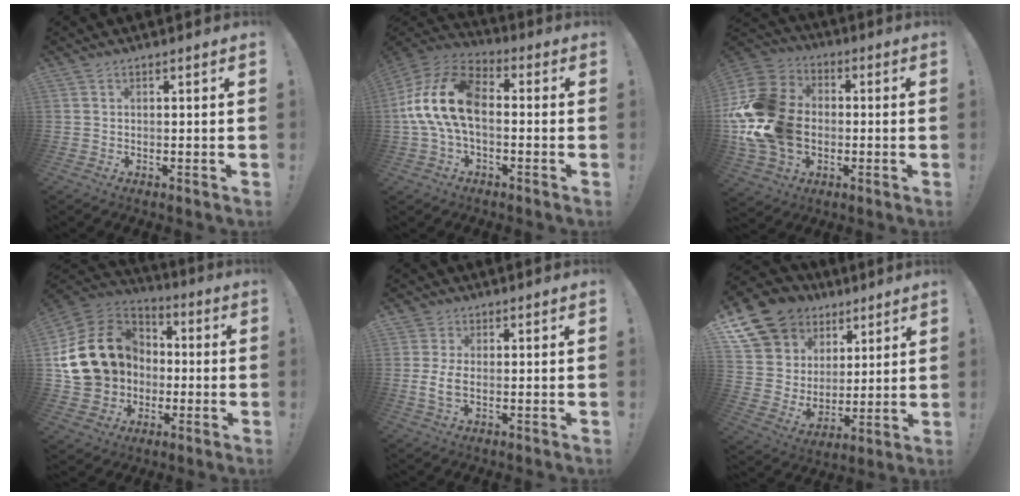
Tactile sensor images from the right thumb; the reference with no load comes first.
{"total": 16.9, "force": [-0.2, 10.3, 13.4], "torque": [-0.260, 0.022, 0.007]}
{"total": 24.0, "force": [-1.9, 18.2, 15.6], "torque": [-0.288, 0.026, -0.020]}
{"total": 21.7, "force": [1.8, 18.6, 11.2], "torque": [-0.189, 0.009, 0.070]}
{"total": 3.9, "force": [0.1, 2.3, 3.2], "torque": [-0.047, -0.003, 0.000]}
{"total": 15.2, "force": [9.4, 11.0, 4.6], "torque": [-0.089, -0.059, 0.202]}